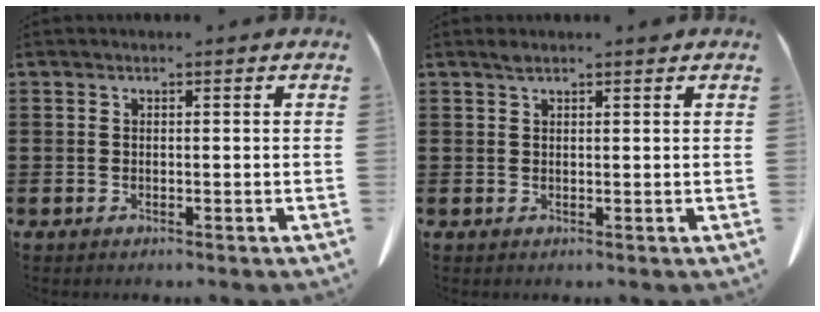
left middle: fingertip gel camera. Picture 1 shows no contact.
{"total": 1.2, "force": [0.9, 0.1, 0.7], "torque": [-0.017, -0.002, 0.018]}